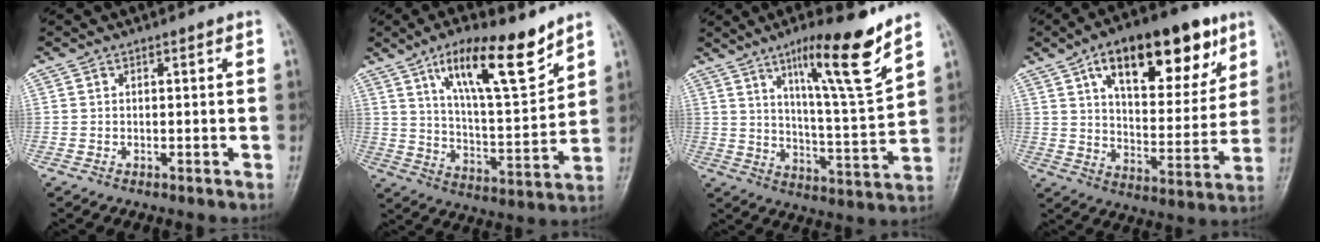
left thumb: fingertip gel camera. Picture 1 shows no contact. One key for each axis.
{"total": 16.6, "fx": 10.4, "fy": 4.8, "fz": 12.1, "tx": -0.175, "ty": -0.057, "tz": 0.183}
{"total": 15.5, "fx": 9.9, "fy": 1.4, "fz": 11.9, "tx": -0.177, "ty": -0.063, "tz": 0.162}
{"total": 22.7, "fx": 11.7, "fy": 10.7, "fz": 16.3, "tx": -0.199, "ty": -0.028, "tz": 0.183}